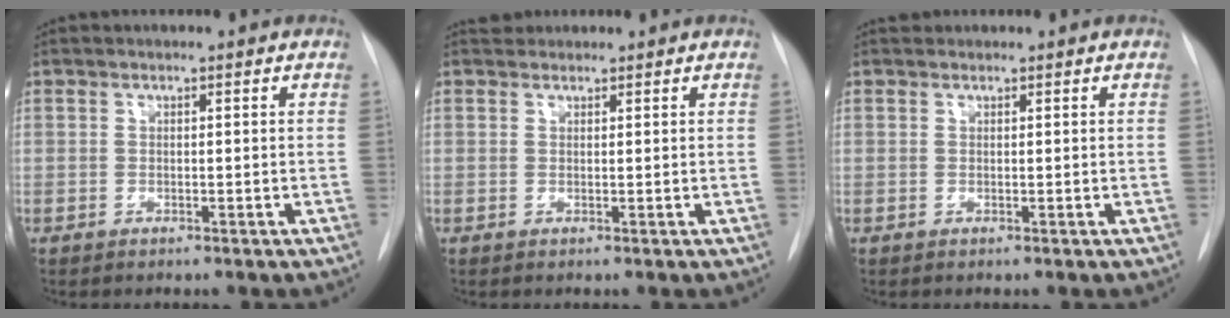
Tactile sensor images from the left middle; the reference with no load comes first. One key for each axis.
{"total": 1.6, "fx": 1.4, "fy": 0.6, "fz": -0.1, "tx": -0.001, "ty": 0.015, "tz": 0.023}
{"total": 0.8, "fx": 0.8, "fy": 0.3, "fz": -0.1, "tx": -0.003, "ty": 0.015, "tz": 0.013}